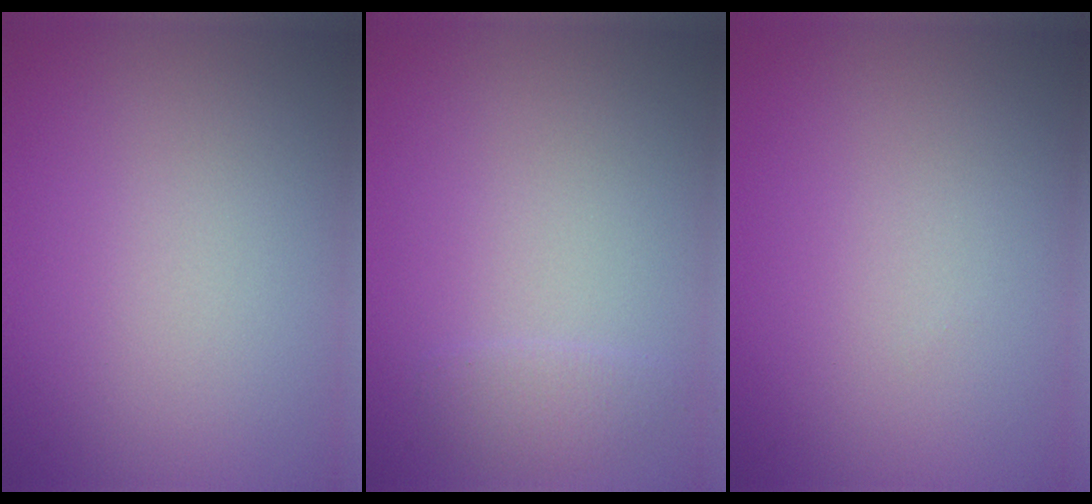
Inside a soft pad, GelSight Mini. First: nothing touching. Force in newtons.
{"total": 1.1, "press": 1.1, "slide": 0.0}
{"total": 0.0}